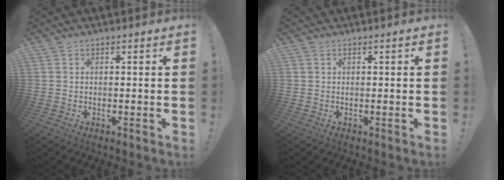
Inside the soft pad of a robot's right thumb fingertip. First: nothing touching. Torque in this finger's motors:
{"motor_torque": [0.02, 0.23, 0.08, -0.11, 0.00]}